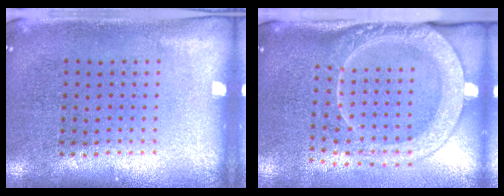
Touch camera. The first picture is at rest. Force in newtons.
{"total": 2.5, "press": 1.9, "slide": 1.6}